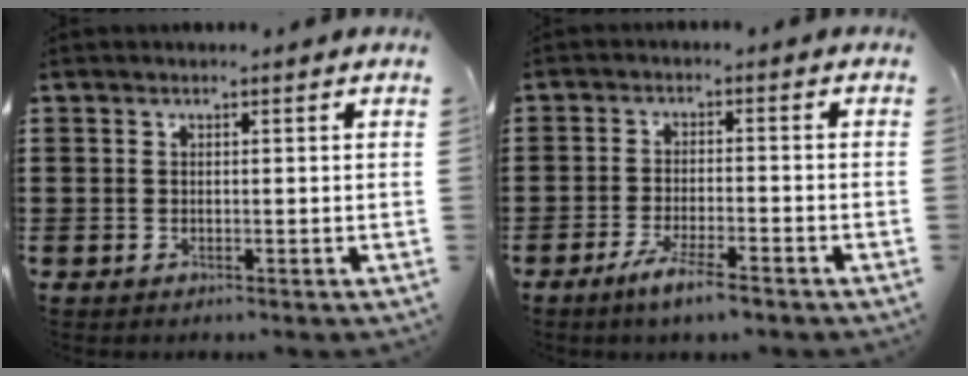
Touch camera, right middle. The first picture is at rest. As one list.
[{"total": 4.4, "force": [-3.1, 0.4, 3.0], "torque": [-0.062, -0.005, -0.057]}]